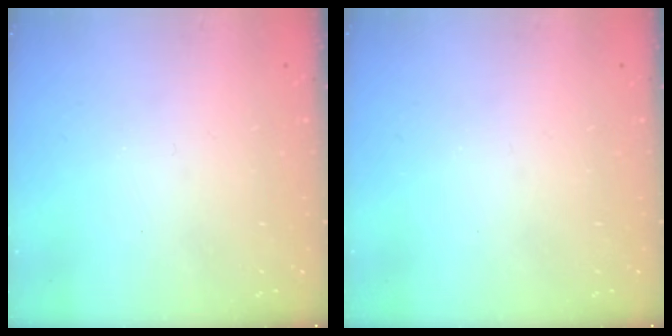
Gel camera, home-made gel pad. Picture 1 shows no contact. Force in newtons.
{"total": 0.0}